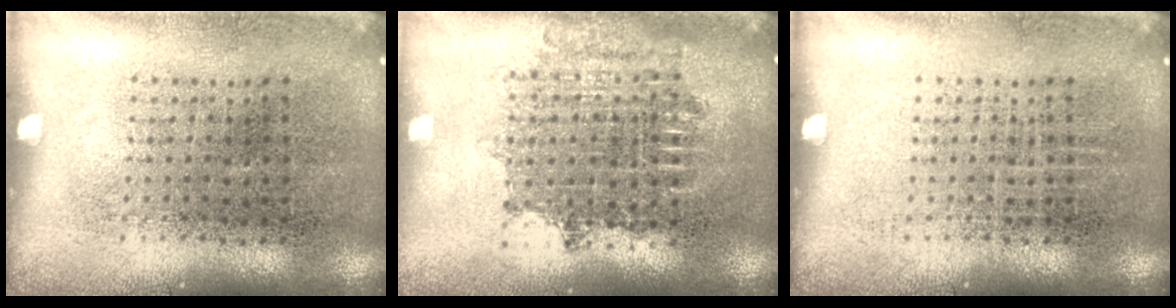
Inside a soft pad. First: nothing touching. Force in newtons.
{"total": 1.8, "press": 1.5, "slide": 1.0}
{"total": 0.0}